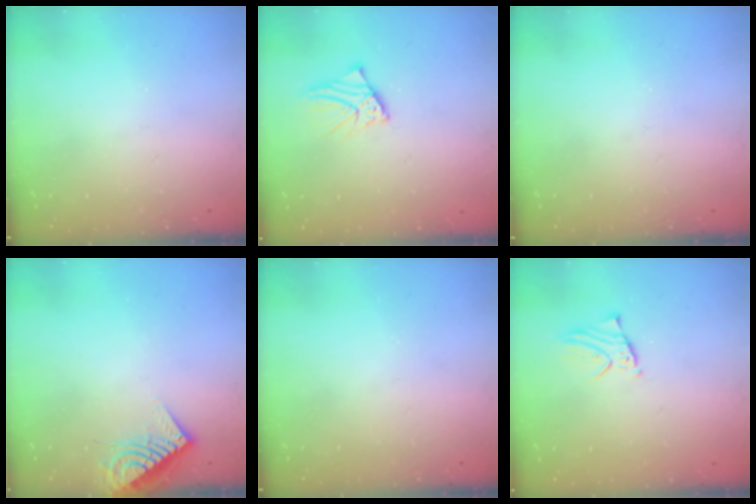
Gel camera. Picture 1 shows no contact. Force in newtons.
{"total": 4.1, "press": 4.1, "slide": 0.6}
{"total": 0.0}
{"total": 6.6, "press": 6.6, "slide": 0.6}
{"total": 0.0}
{"total": 1.9, "press": 1.9, "slide": 0.3}